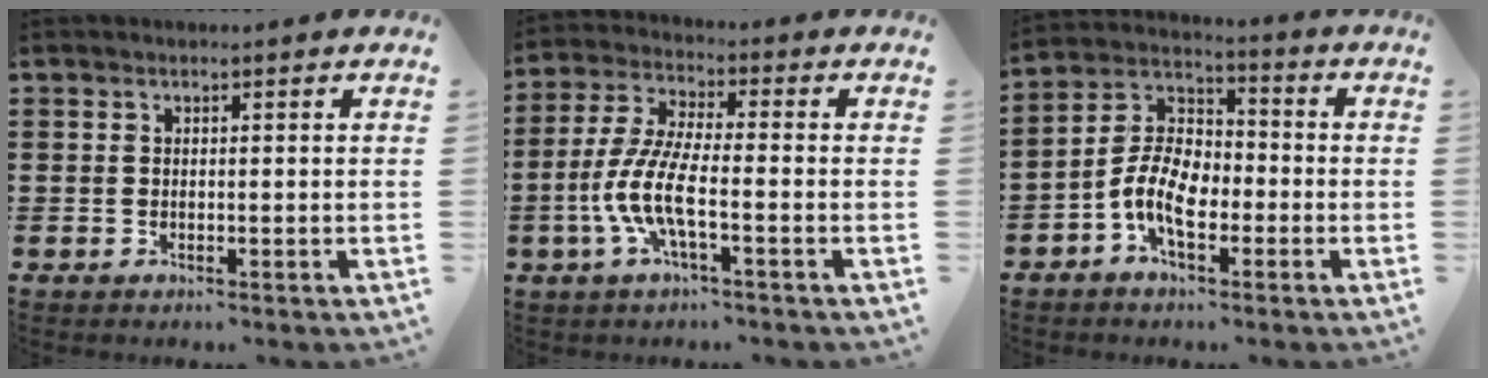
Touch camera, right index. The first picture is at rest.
{"total": 7.8, "force": [-2.9, 1.8, 7.0], "torque": [-0.174, -0.017, -0.065]}
{"total": 8.7, "force": [-3.4, 4.6, 6.5], "torque": [-0.164, -0.001, -0.073]}